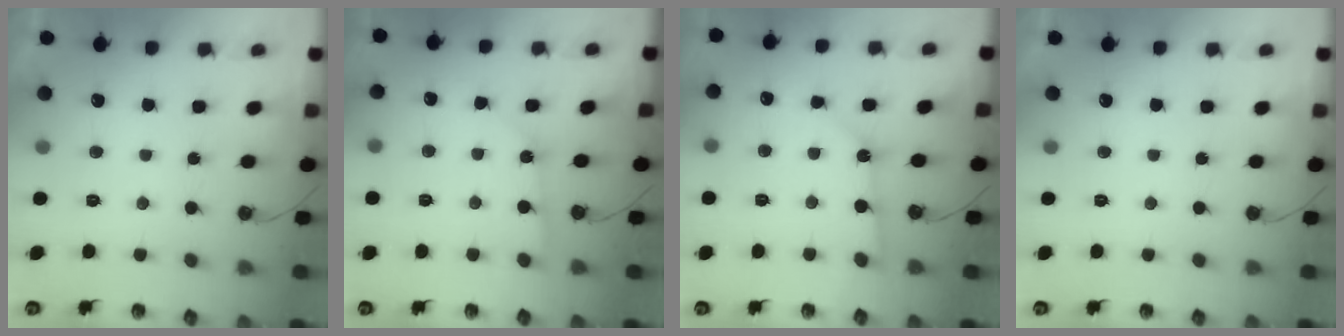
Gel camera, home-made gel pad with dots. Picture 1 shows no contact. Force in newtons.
{"total": 3.8, "press": 3.8, "slide": 0.3}
{"total": 3.0, "press": 3.0, "slide": 0.2}
{"total": 0.0}